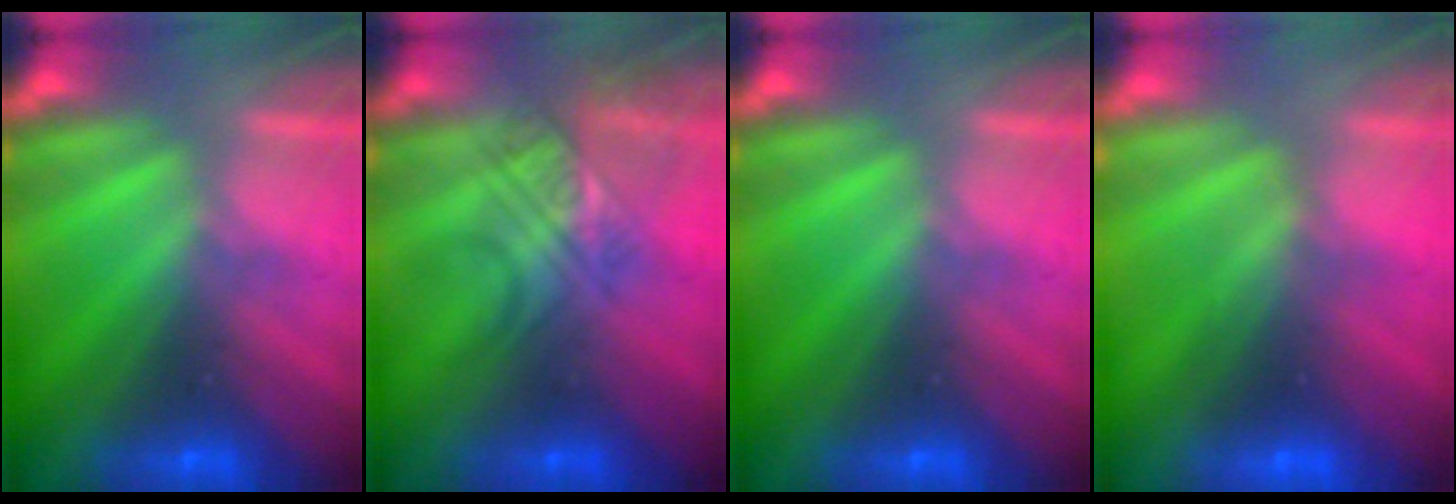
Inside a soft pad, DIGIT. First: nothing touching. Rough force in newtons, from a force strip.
{"total": 2.4}
{"total": 0.0}
{"total": 2.7}